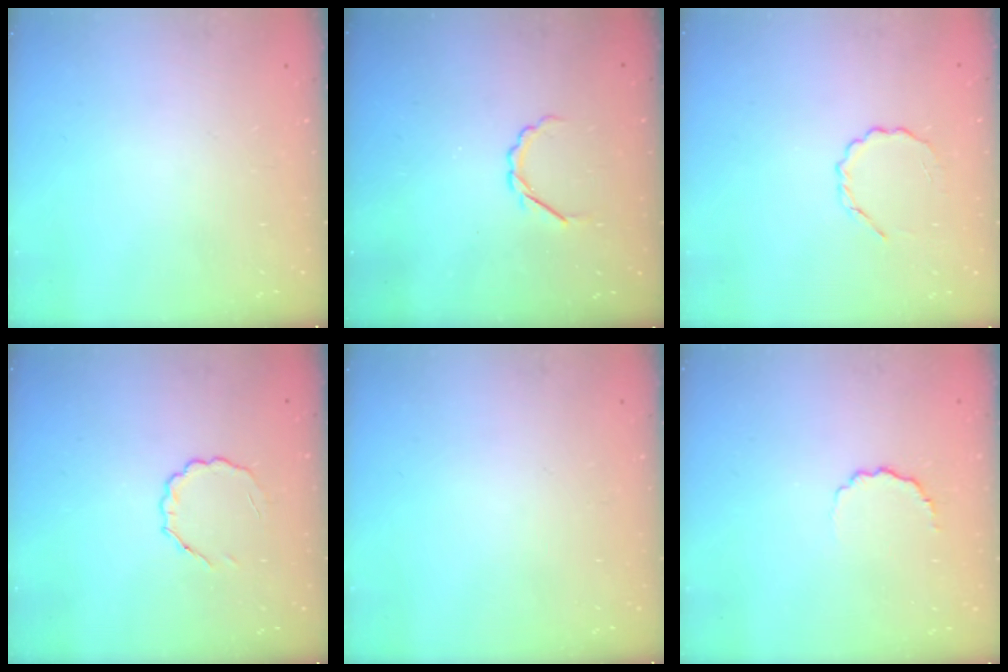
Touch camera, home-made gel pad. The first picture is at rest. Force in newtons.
{"total": 2.5, "press": 2.4, "slide": 0.8}
{"total": 3.0, "press": 2.8, "slide": 1.0}
{"total": 4.6, "press": 4.5, "slide": 1.0}
{"total": 0.0}
{"total": 5.0, "press": 4.8, "slide": 1.3}